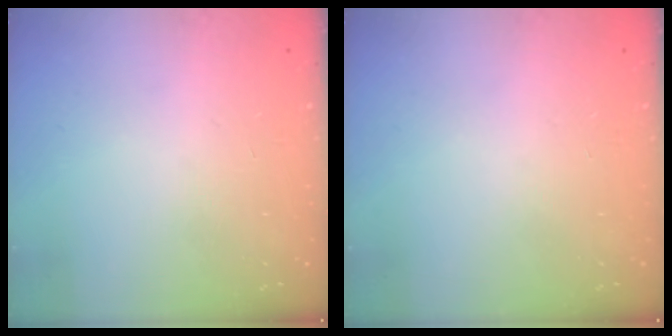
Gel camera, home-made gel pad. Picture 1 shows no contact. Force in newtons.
{"total": 0.0}